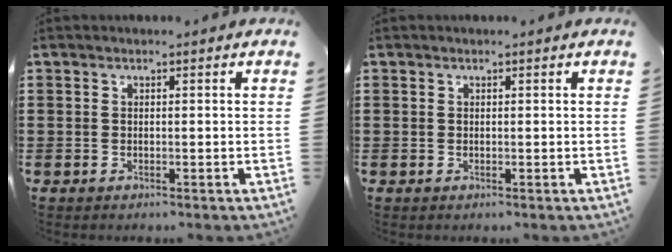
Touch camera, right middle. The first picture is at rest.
{"total": 0.0}